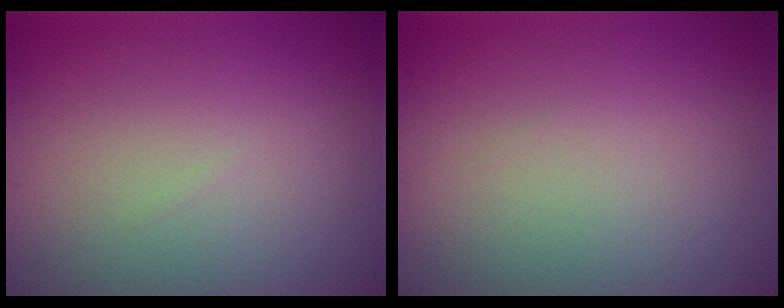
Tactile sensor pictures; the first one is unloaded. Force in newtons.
{"total": 0.0}